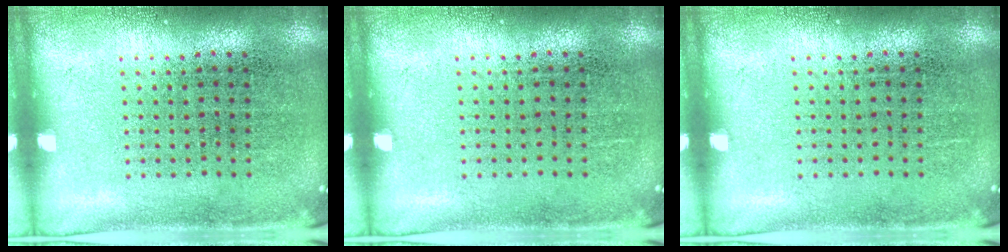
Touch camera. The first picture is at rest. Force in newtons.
{"total": 0.0}
{"total": 0.0}